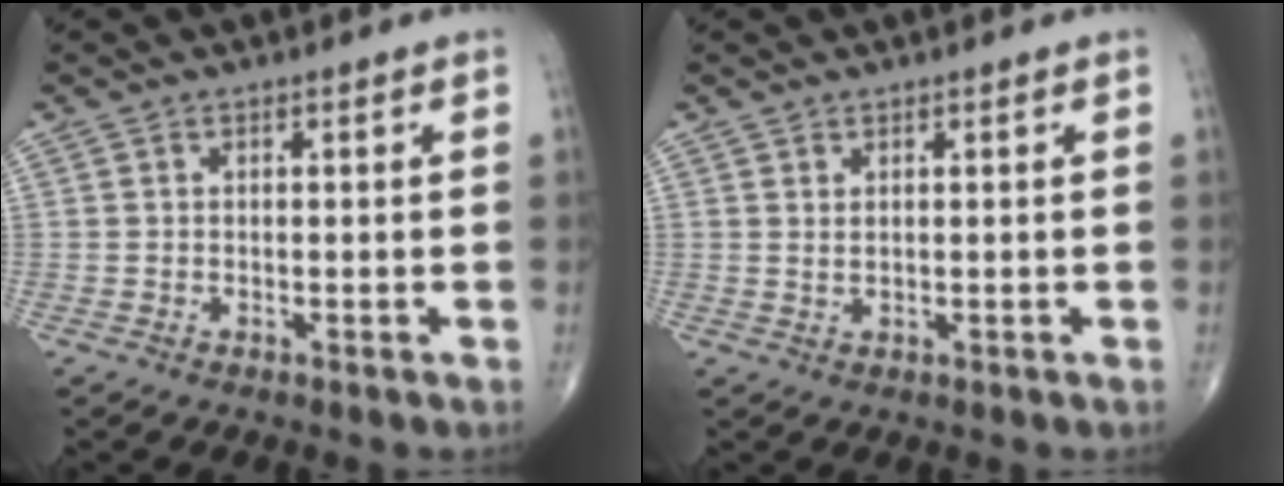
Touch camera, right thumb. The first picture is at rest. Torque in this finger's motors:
{"motor_torque": [-0.16, 0.37, -0.01, 0.00, 0.02]}